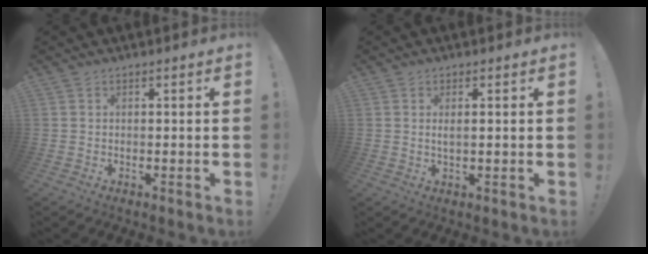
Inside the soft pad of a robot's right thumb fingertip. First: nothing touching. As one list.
[{"total": 1.9, "force": [0.4, 0.3, 1.9], "torque": [-0.028, -0.007, 0.006]}]